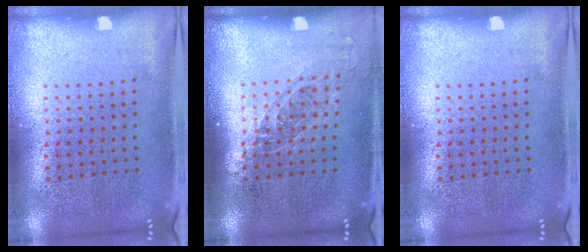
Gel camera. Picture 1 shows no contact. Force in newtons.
{"total": 1.2, "press": 1.0, "slide": 0.7}
{"total": 0.0}